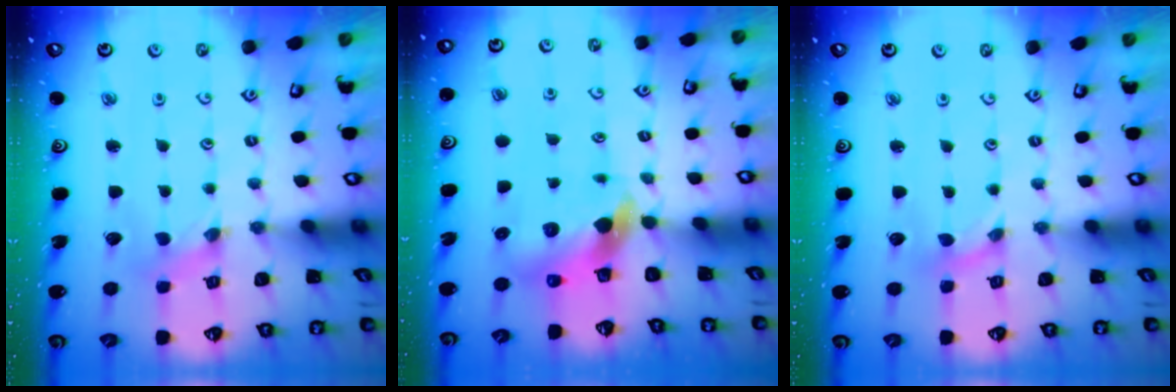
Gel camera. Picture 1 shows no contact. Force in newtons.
{"total": 7.5, "press": 7.5, "slide": 0.8}
{"total": 0.0}